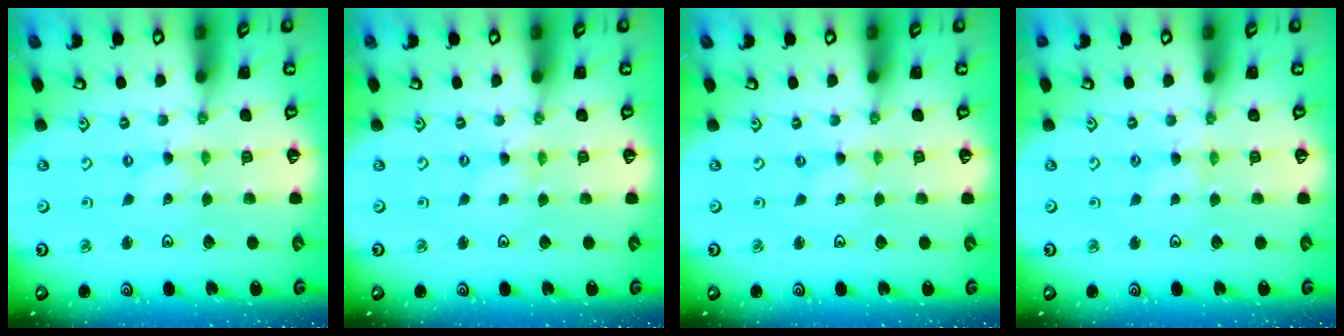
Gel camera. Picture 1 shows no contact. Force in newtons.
{"total": 0.0}
{"total": 0.0}
{"total": 2.8, "press": 2.8, "slide": 0.4}